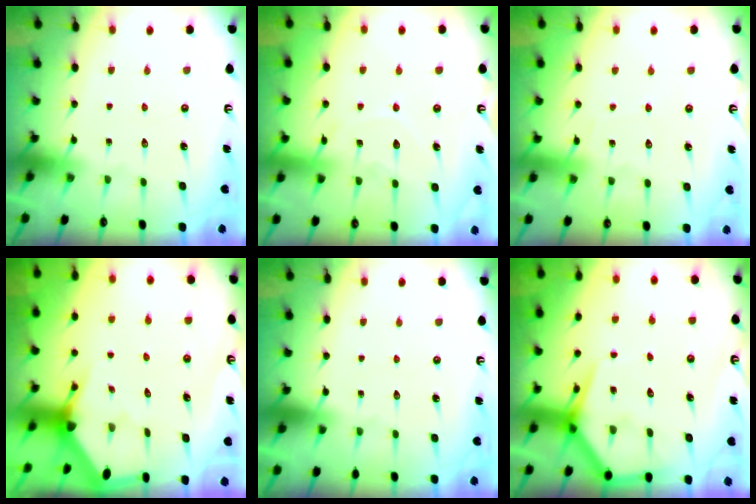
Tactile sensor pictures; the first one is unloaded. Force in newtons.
{"total": 8.5, "press": 8.5, "slide": 0.7}
{"total": 5.2, "press": 5.1, "slide": 0.7}
{"total": 2.8, "press": 2.8, "slide": 0.2}
{"total": 0.0}
{"total": 7.0, "press": 7.0, "slide": 0.6}